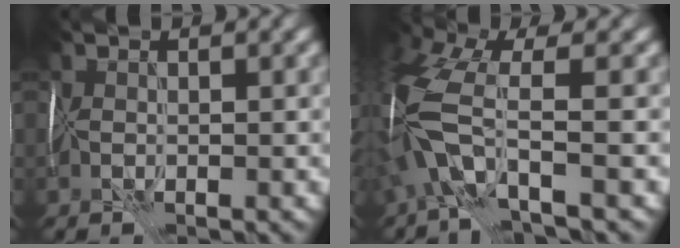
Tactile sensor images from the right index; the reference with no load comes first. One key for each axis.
{"total": 7.4, "fx": -1.6, "fy": 2.9, "fz": 6.6, "tx": -0.154, "ty": 0.016, "tz": -0.046}